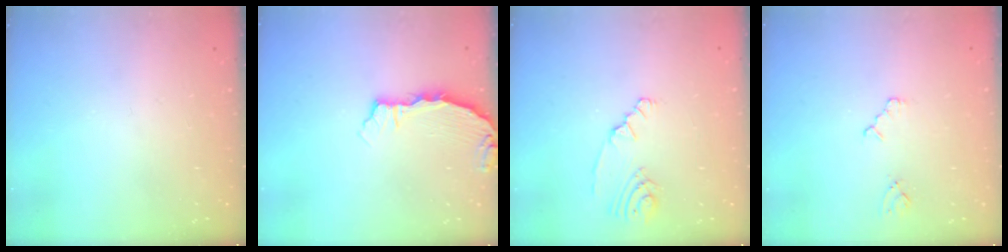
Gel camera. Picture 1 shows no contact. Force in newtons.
{"total": 4.2, "press": 4.2, "slide": 0.4}
{"total": 3.0, "press": 3.0, "slide": 0.4}
{"total": 3.6, "press": 3.5, "slide": 0.6}